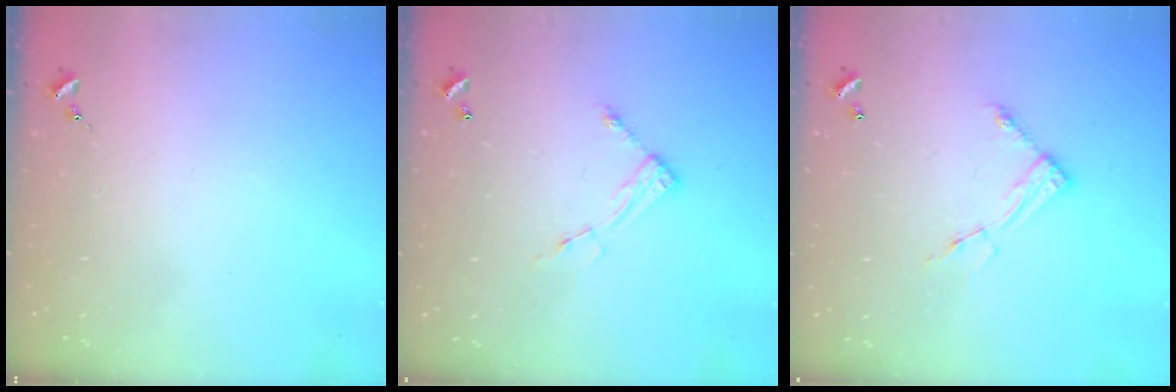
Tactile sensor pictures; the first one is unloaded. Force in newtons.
{"total": 7.5, "press": 7.5, "slide": 0.3}
{"total": 8.7, "press": 8.7, "slide": 0.4}